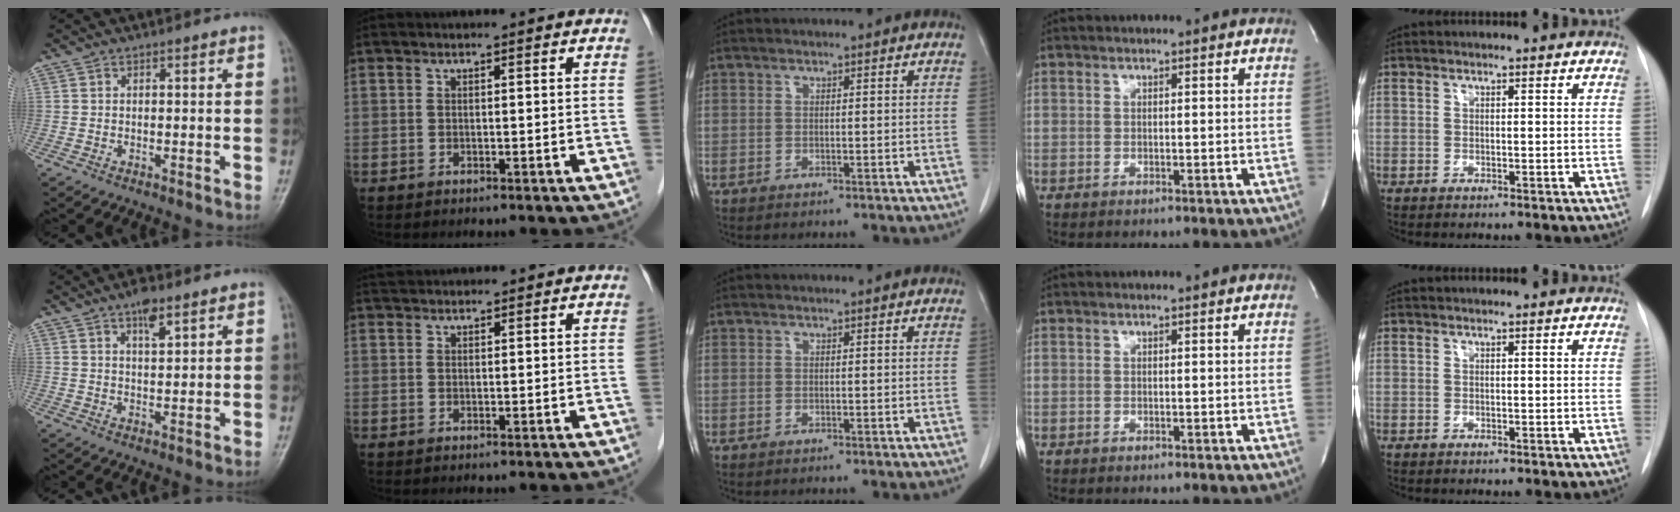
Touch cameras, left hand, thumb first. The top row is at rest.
{"thumb": {"total": 4.6, "force": [2.8, 1.5, 3.2], "torque": [-0.048, -0.012, 0.047]}, "index": {"total": 3.1, "force": [3.0, 0.5, 0.7], "torque": [-0.010, 0.032, 0.053]}}